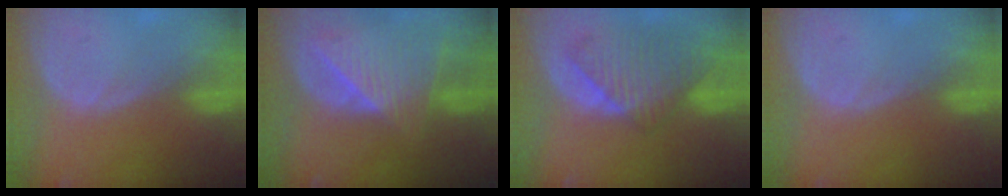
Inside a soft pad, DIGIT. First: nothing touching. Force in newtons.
{"total": 9.2, "press": 8.2, "slide": 4.1}
{"total": 9.0, "press": 8.1, "slide": 3.9}
{"total": 0.0}